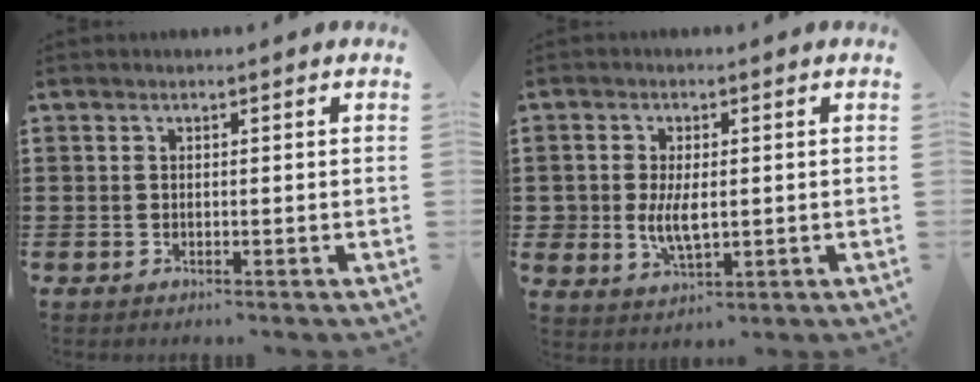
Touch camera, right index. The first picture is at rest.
{"total": 4.5, "force": [-0.3, 2.7, 3.6], "torque": [-0.077, 0.003, -0.005]}